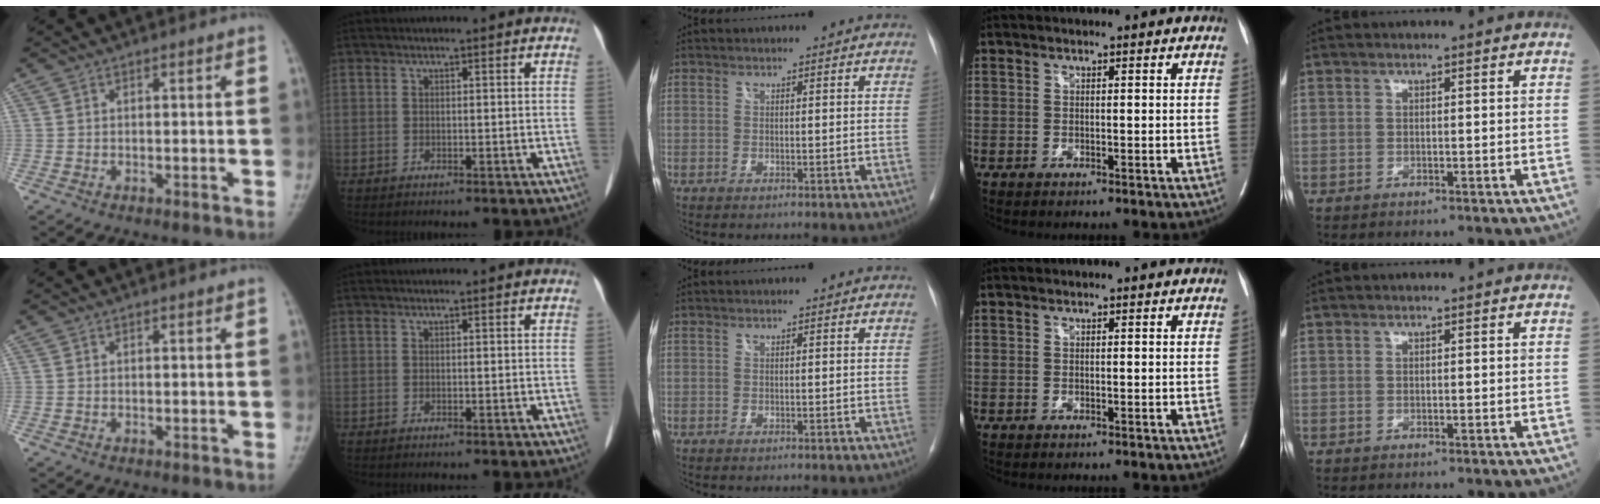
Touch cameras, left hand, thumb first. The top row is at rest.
{}